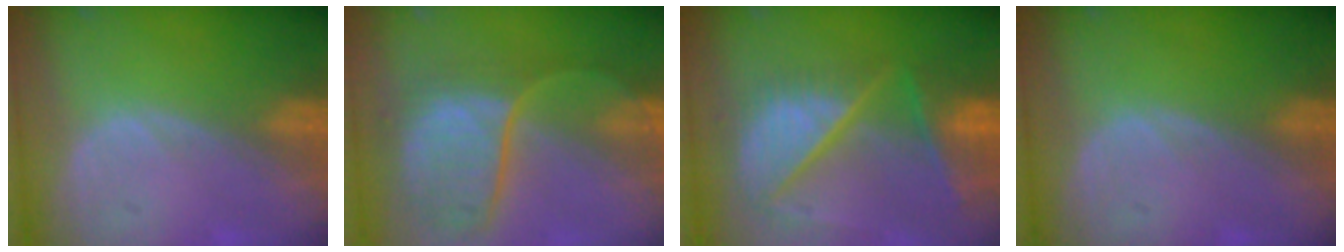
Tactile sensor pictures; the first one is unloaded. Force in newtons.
{"total": 9.6, "press": 9.0, "slide": 3.3}
{"total": 11.4, "press": 9.4, "slide": 6.4}
{"total": 0.0}